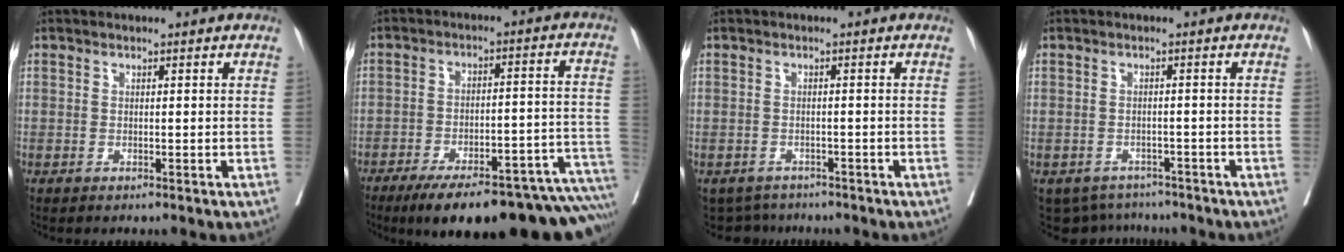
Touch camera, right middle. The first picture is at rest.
{"total": 25.5, "force": [-21.3, 4.7, 13.3], "torque": [-0.101, 0.014, -0.279]}
{"total": 4.2, "force": [-3.6, 2.2, -0.2], "torque": [0.008, 0.000, -0.052]}
{"total": 5.6, "force": [-4.8, 2.8, 0.1], "torque": [0.004, 0.006, -0.064]}